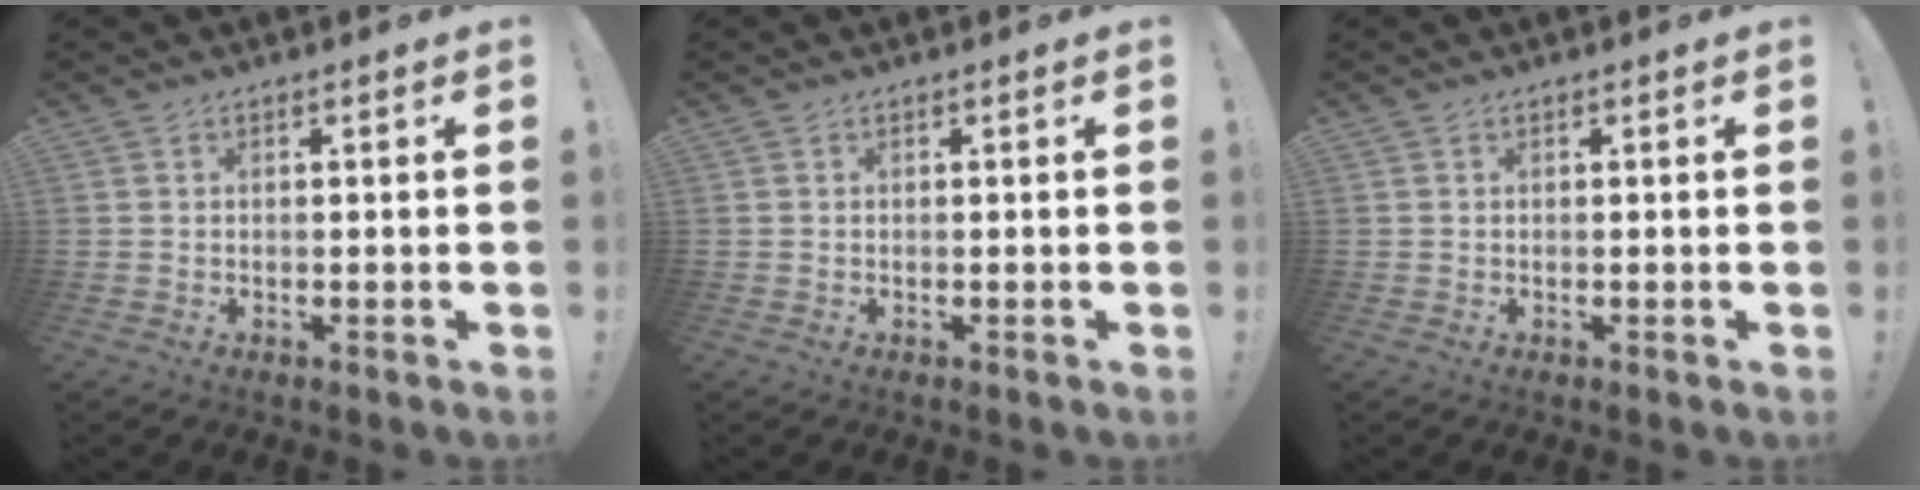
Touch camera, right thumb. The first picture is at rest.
{"total": 0.0}
{"total": 0.0}